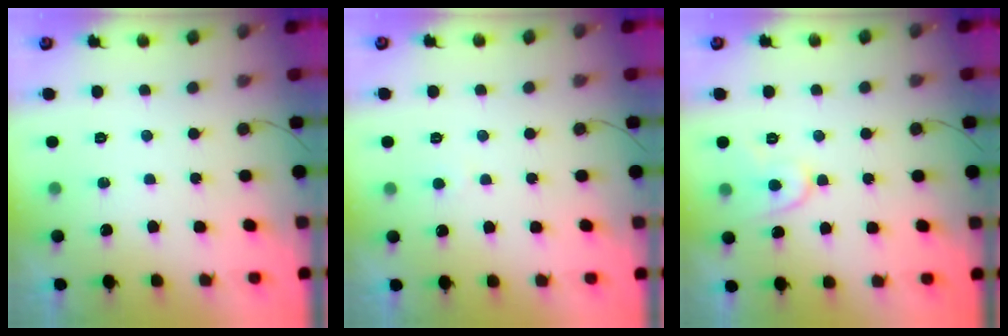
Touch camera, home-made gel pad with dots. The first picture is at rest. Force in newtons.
{"total": 2.6, "press": 2.6, "slide": 0.3}
{"total": 6.9, "press": 6.8, "slide": 0.8}